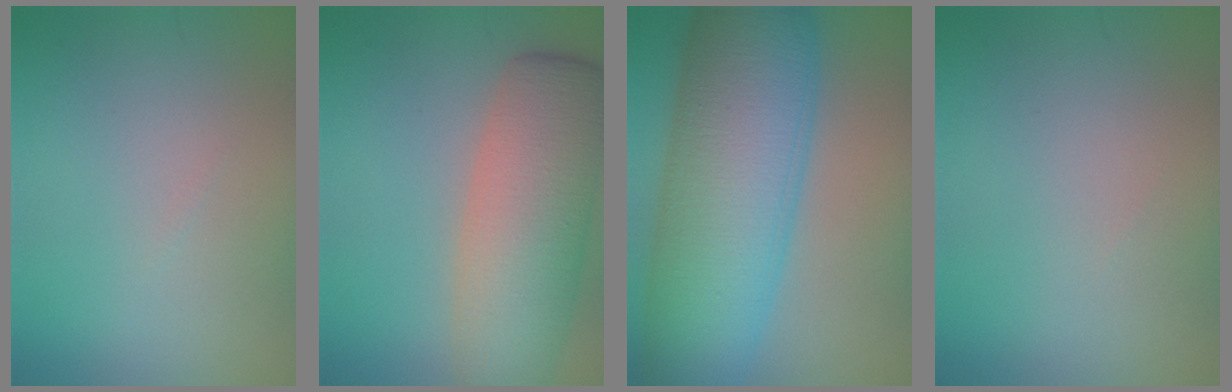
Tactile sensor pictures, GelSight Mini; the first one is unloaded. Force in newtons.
{"total": 9.0, "press": 9.0, "slide": 0.4}
{"total": 13.8, "press": 13.8, "slide": 0.3}
{"total": 0.0}